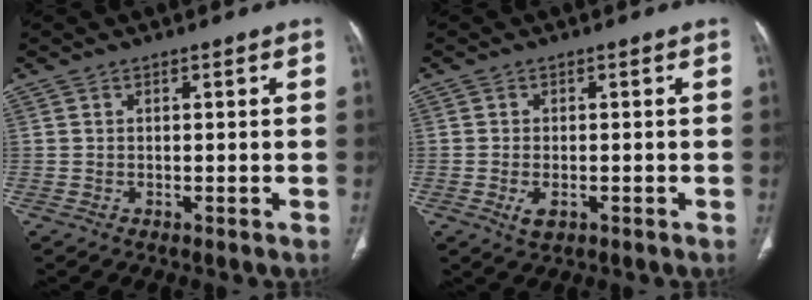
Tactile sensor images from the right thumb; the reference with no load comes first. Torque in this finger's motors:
{"motor_torque": [-0.24, -0.12, -0.25, 0.05, 0.09]}